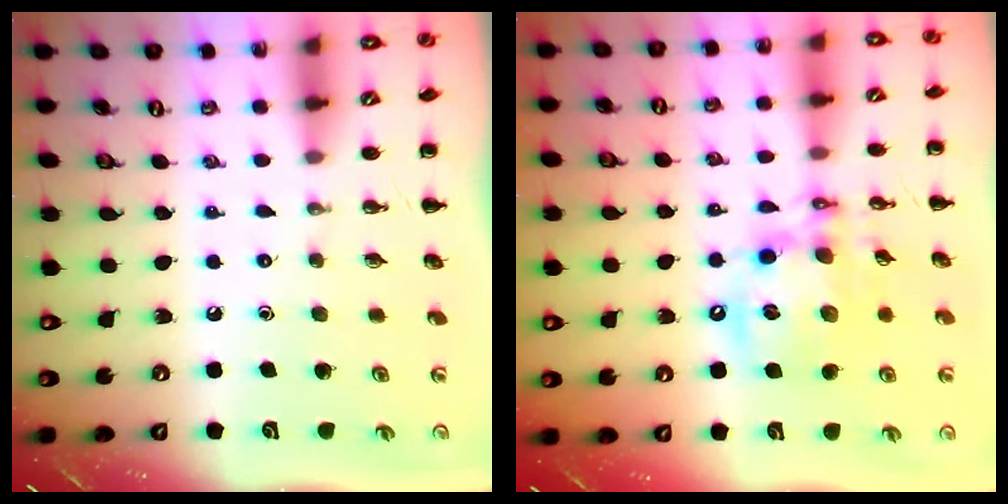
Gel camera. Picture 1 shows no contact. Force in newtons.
{"total": 15.3, "press": 15.0, "slide": 3.1}